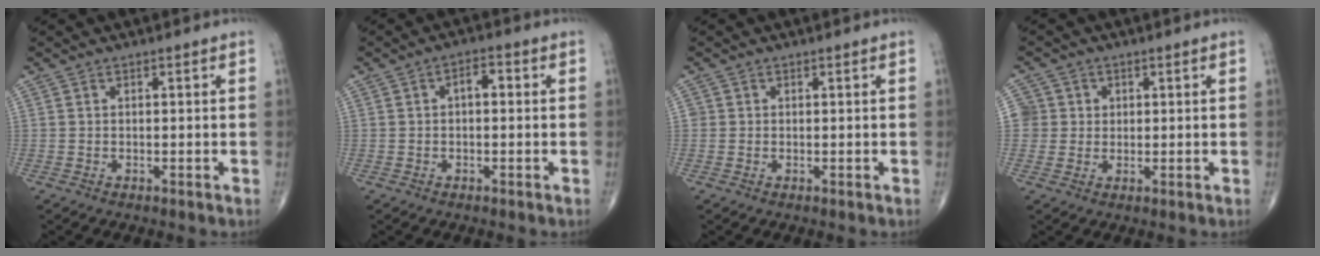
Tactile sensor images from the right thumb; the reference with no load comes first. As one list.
[{"total": 3.0, "force": [0.1, 1.7, 2.5], "torque": [-0.027, 0.012, -0.006]}, {"total": 0.7, "force": [0.0, 0.7, 0.1], "torque": [0.004, 0.003, -0.001]}, {"total": 4.1, "force": [0.8, 4.0, 0.0], "torque": [0.033, 0.004, 0.009]}]